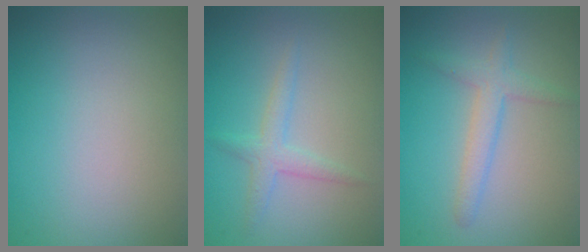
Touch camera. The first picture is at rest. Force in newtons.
{"total": 1.8, "press": 1.8, "slide": 0.1}
{"total": 2.4, "press": 2.4, "slide": 0.1}